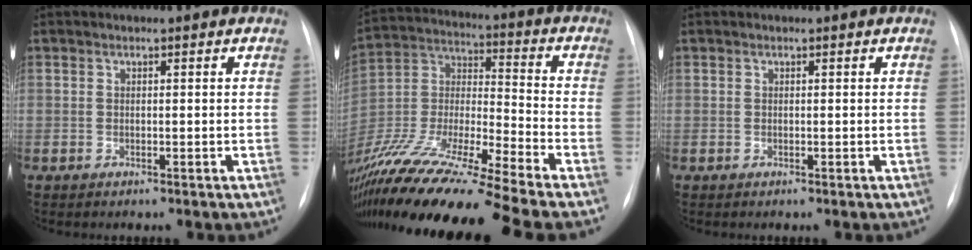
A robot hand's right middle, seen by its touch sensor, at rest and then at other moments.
{"total": 25.7, "force": [-20.8, -0.2, 15.1], "torque": [-0.308, -0.047, -0.381]}
{"total": 0.0}